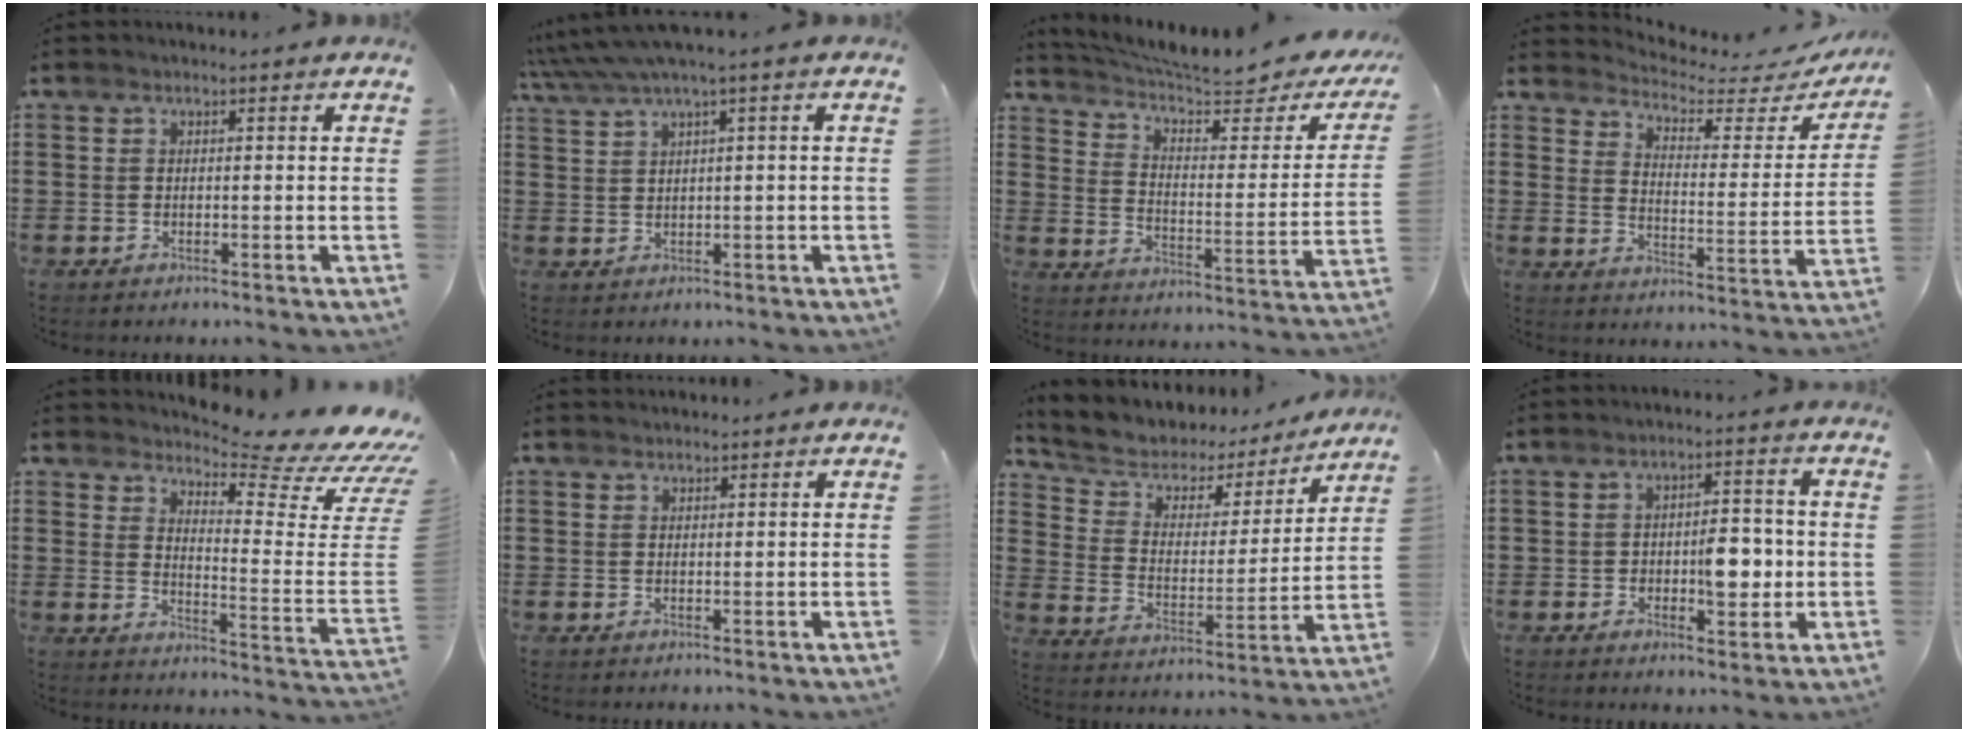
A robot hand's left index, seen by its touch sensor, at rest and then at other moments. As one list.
[{"total": 3.2, "force": [1.6, -0.1, 2.8], "torque": [-0.065, -0.008, 0.023]}, {"total": 6.5, "force": [5.4, 0.9, 3.6], "torque": [-0.087, -0.040, 0.086]}, {"total": 3.4, "force": [3.2, 0.7, 1.0], "torque": [-0.045, -0.027, 0.046]}, {"total": 6.0, "force": [5.5, -0.1, 2.4], "torque": [-0.052, -0.061, 0.085]}, {"total": 0.8, "force": [0.8, 0.1, 0.0], "torque": [-0.001, 0.001, 0.016]}, {"total": 4.8, "force": [3.5, 3.1, 1.0], "torque": [-0.050, -0.022, 0.054]}, {"total": 5.9, "force": [-0.8, 2.8, 5.1], "torque": [-0.075, 0.002, -0.018]}]